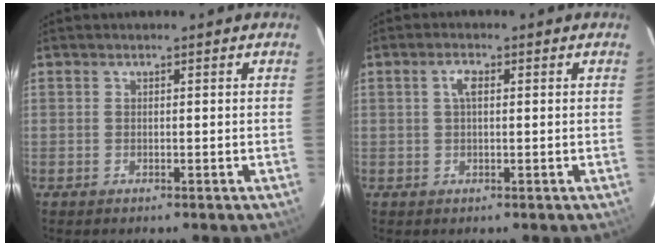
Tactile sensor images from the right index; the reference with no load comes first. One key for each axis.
{"total": 2.3, "fx": 0.5, "fy": 0.9, "fz": 2.1, "tx": -0.043, "ty": 0.008, "tz": 0.009}